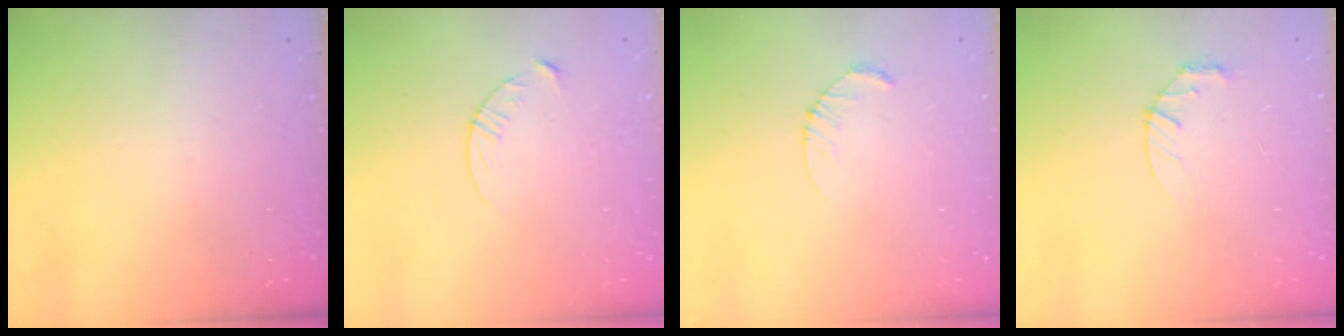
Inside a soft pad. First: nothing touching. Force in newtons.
{"total": 4.6, "press": 4.6, "slide": 0.5}
{"total": 2.6, "press": 2.6, "slide": 0.4}
{"total": 3.6, "press": 3.6, "slide": 0.5}